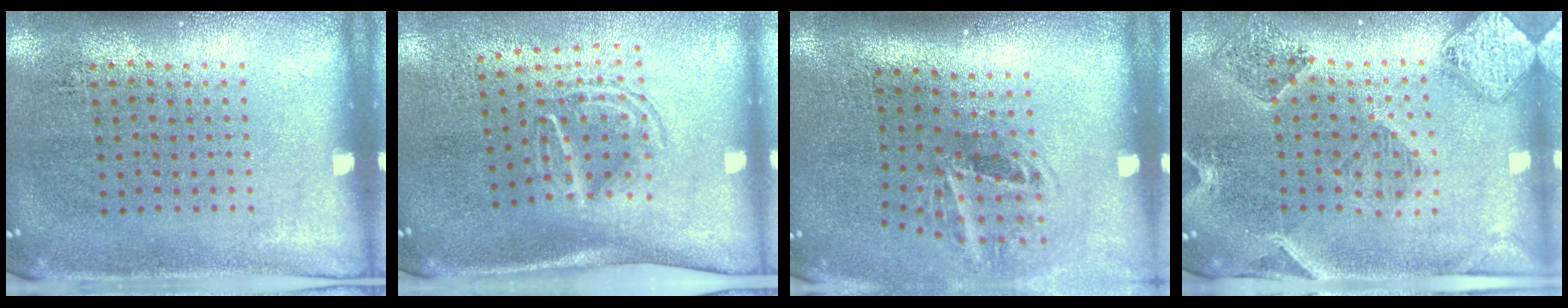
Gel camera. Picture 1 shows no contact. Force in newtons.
{"total": 1.7, "press": 1.1, "slide": 1.2}
{"total": 2.0, "press": 1.1, "slide": 1.6}
{"total": 1.6, "press": 1.6, "slide": 0.3}